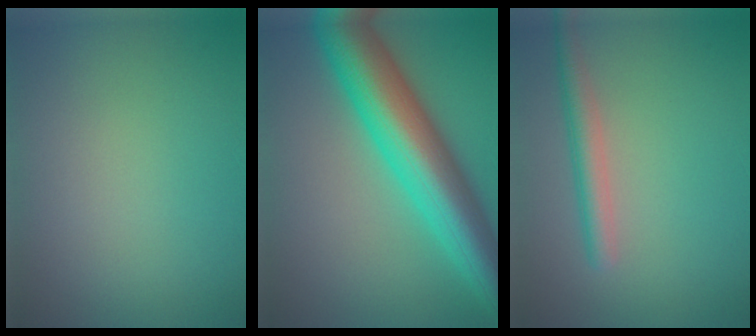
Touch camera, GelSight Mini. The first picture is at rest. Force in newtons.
{"total": 10.9, "press": 10.9, "slide": 0.2}
{"total": 2.6, "press": 2.6, "slide": 0.1}